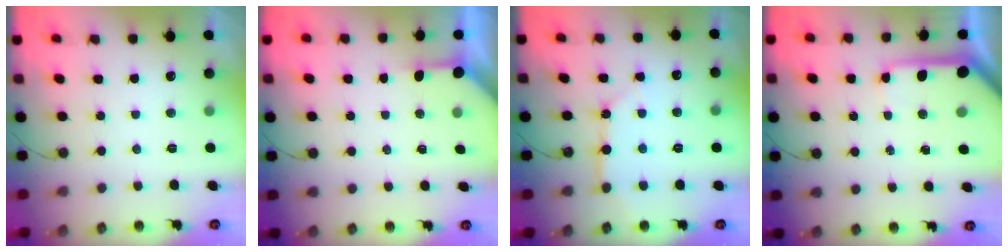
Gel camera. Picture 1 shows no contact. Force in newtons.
{"total": 2.6, "press": 2.5, "slide": 0.3}
{"total": 6.3, "press": 6.3, "slide": 0.5}
{"total": 9.7, "press": 9.6, "slide": 1.0}